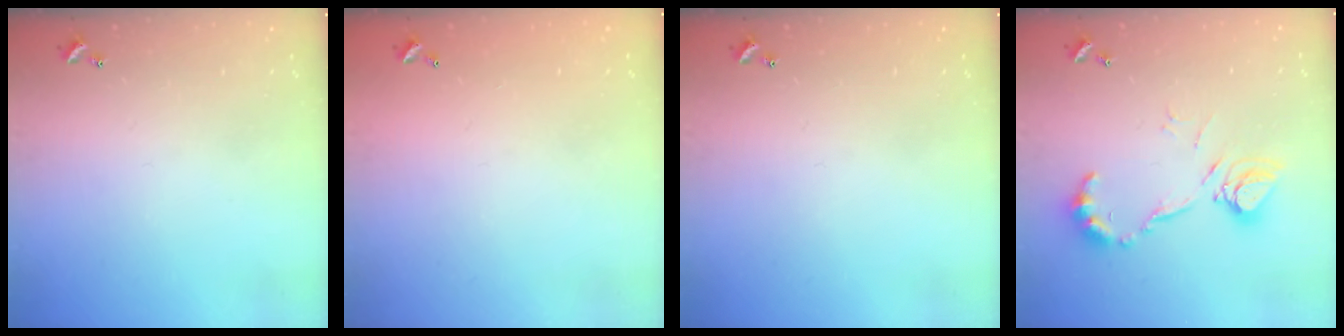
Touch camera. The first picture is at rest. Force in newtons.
{"total": 2.8, "press": 2.8, "slide": 0.1}
{"total": 0.0}
{"total": 12.7, "press": 12.7, "slide": 1.2}